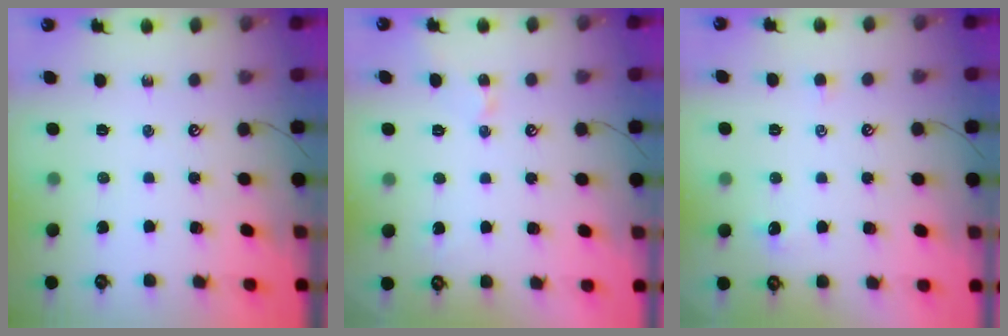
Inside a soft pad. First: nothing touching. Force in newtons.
{"total": 2.2, "press": 2.2, "slide": 0.3}
{"total": 2.1, "press": 2.0, "slide": 0.4}